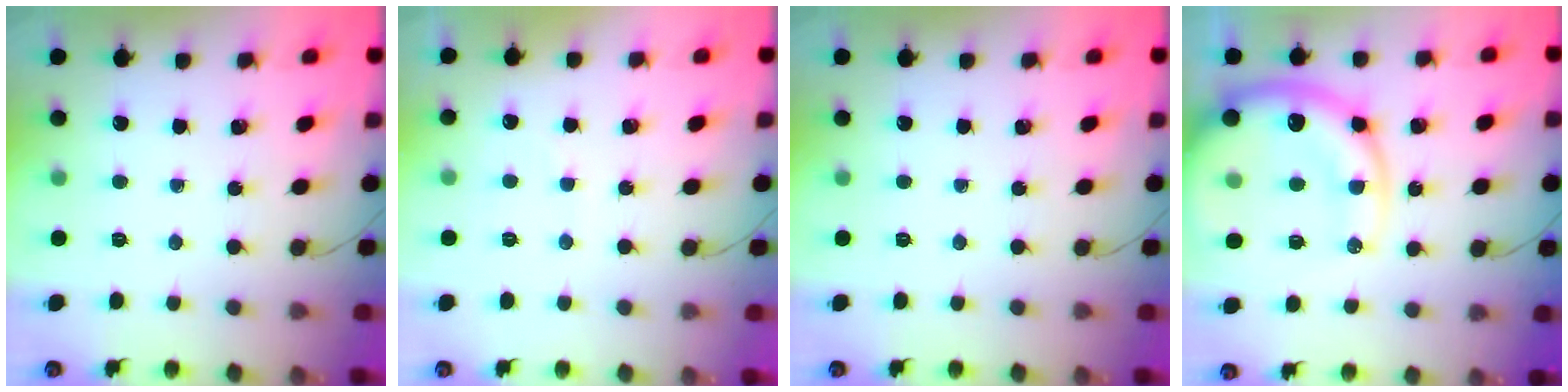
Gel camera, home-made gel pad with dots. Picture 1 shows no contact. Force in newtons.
{"total": 4.8, "press": 4.7, "slide": 0.7}
{"total": 0.0}
{"total": 20.7, "press": 20.2, "slide": 4.6}